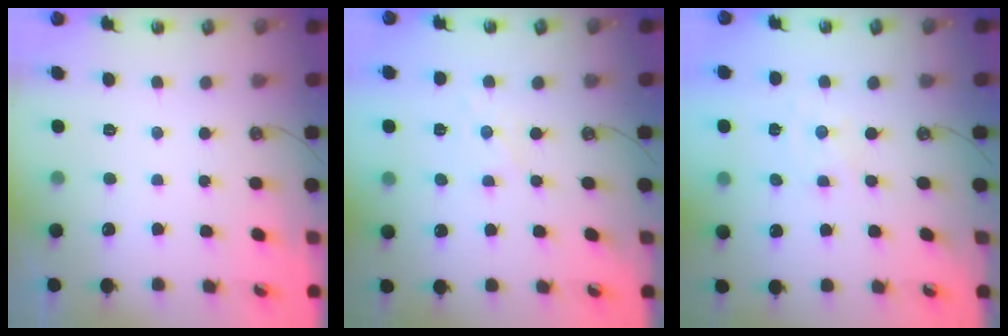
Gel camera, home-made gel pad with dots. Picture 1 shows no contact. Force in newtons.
{"total": 4.1, "press": 4.1, "slide": 0.4}
{"total": 0.0}